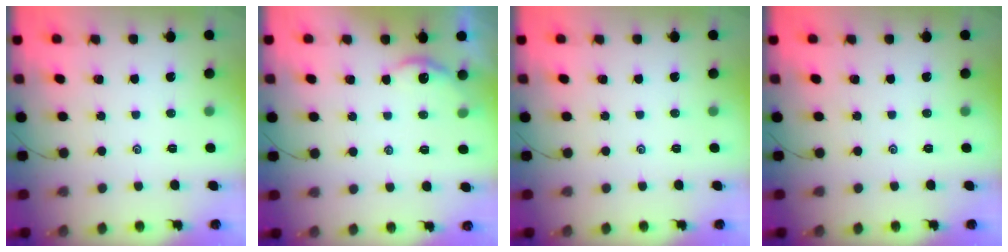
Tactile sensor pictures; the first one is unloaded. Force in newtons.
{"total": 3.8, "press": 3.8, "slide": 0.3}
{"total": 0.0}
{"total": 0.0}